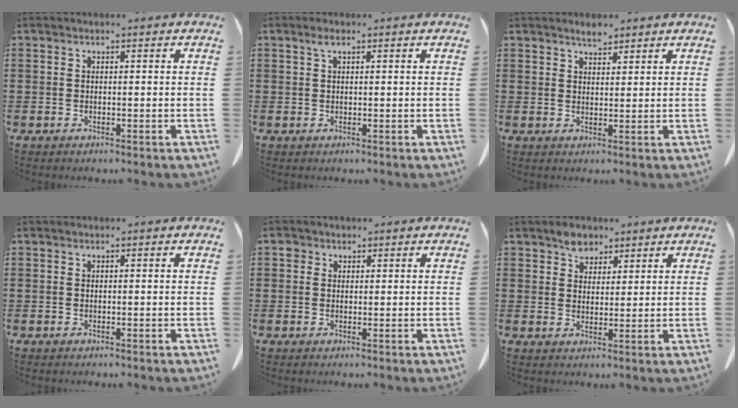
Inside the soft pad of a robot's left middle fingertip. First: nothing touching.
{"total": 1.4, "force": [0.6, 0.5, 1.1], "torque": [-0.024, 0.002, 0.011]}
{"total": 2.4, "force": [2.2, 0.7, 0.8], "torque": [-0.019, 0.000, 0.042]}
{"total": 0.0}
{"total": 1.4, "force": [0.8, 1.1, 0.3], "torque": [-0.003, -0.001, 0.015]}
{"total": 3.7, "force": [2.9, 2.1, 0.9], "torque": [-0.019, 0.003, 0.055]}